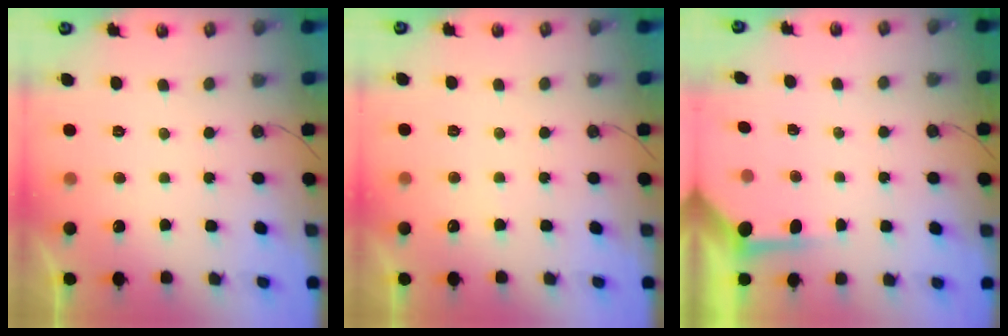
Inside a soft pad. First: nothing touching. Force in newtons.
{"total": 2.9, "press": 2.9, "slide": 0.5}
{"total": 3.5, "press": 3.4, "slide": 0.5}